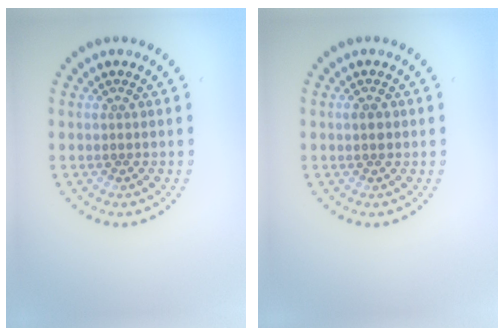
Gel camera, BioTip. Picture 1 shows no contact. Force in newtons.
{"total": 1.4, "press": 1.4, "slide": 0.1}